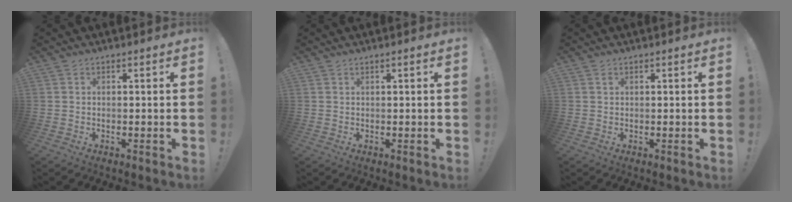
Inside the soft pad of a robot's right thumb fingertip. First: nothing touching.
{"total": 0.8, "force": [0.5, -0.1, 0.6], "torque": [-0.008, -0.001, 0.007]}
{"total": 0.7, "force": [0.3, 0.6, 0.2], "torque": [-0.001, 0.001, 0.004]}